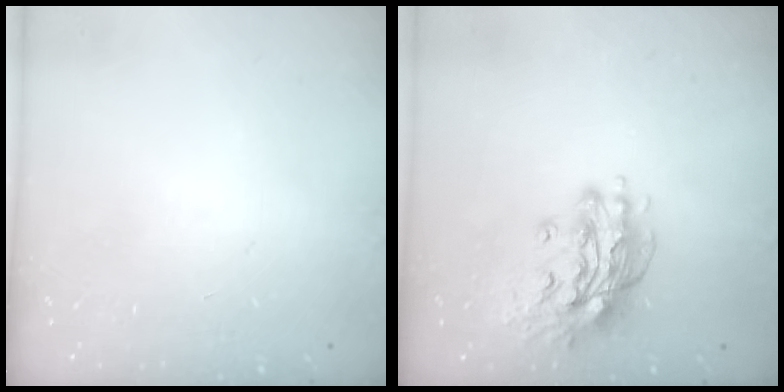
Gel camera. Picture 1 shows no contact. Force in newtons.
{"total": 13.5, "press": 13.4, "slide": 1.3}